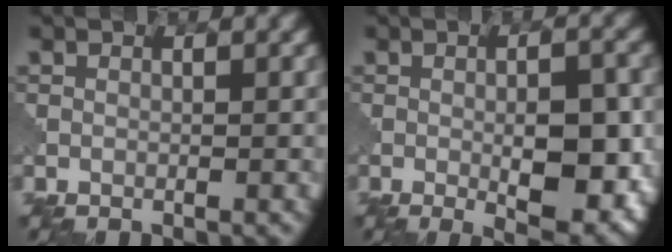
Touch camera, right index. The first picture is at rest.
{"total": 7.0, "force": [-1.3, 2.3, 6.5], "torque": [-0.093, -0.008, -0.014]}